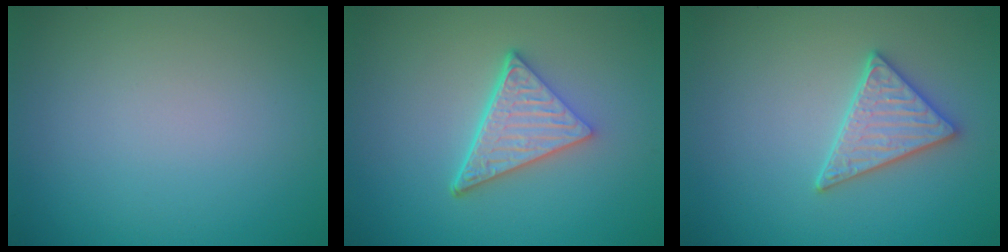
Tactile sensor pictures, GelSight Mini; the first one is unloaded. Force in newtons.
{"total": 5.2, "press": 3.6, "slide": 3.7}
{"total": 3.0, "press": 2.9, "slide": 0.7}